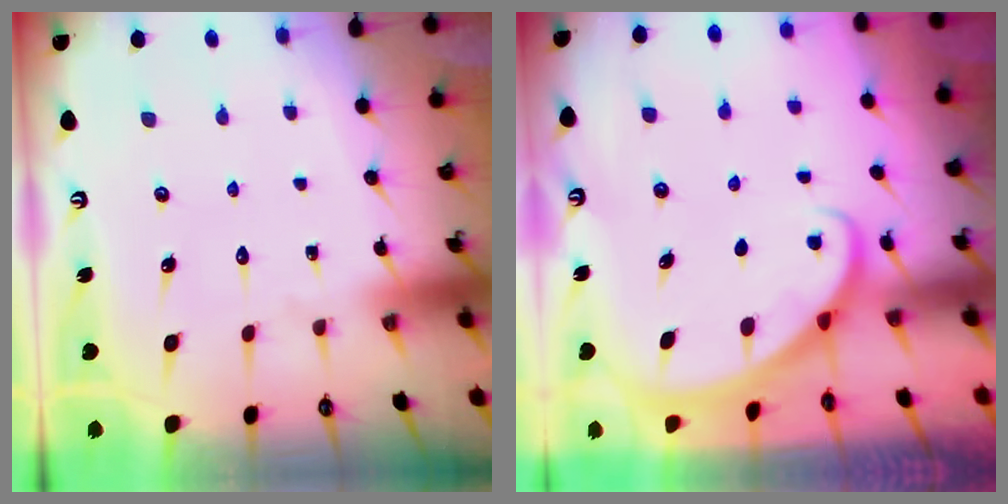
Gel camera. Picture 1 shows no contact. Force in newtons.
{"total": 2.1, "press": 2.1, "slide": 0.1}